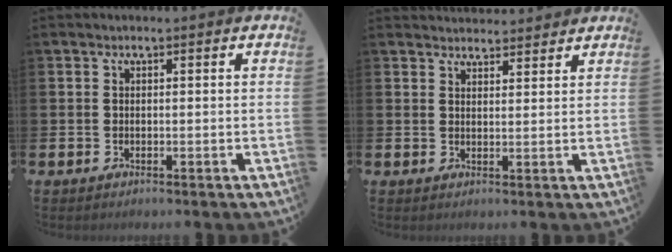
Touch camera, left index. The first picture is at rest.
{"total": 3.0, "force": [3.0, 0.6, -0.2], "torque": [0.004, -0.016, 0.053]}